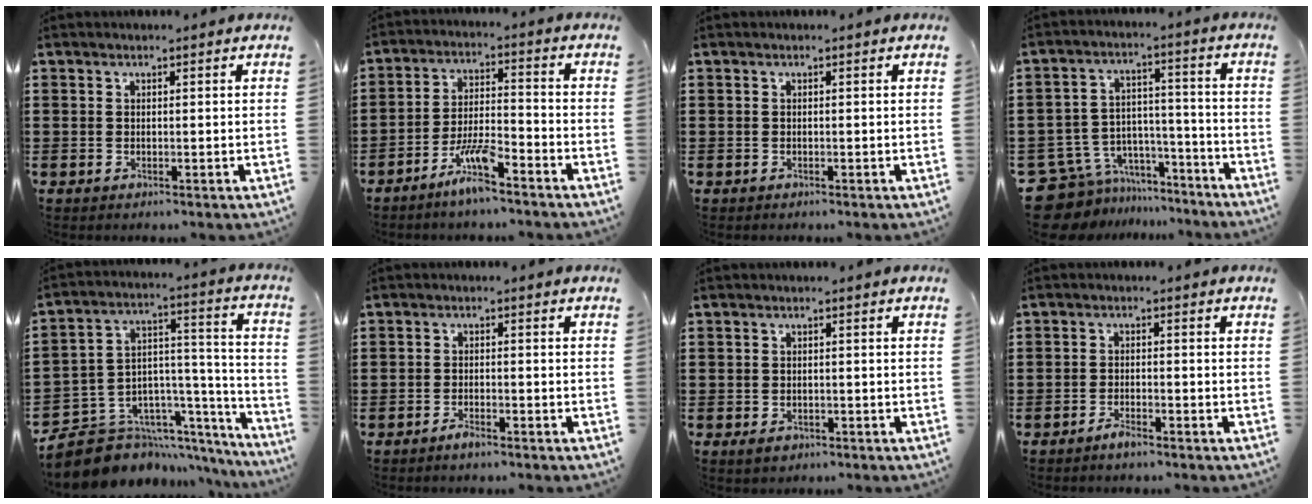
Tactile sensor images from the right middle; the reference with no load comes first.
{"total": 6.8, "force": [-5.2, 1.0, 4.2], "torque": [-0.096, -0.004, -0.101]}
{"total": 0.0}
{"total": 8.1, "force": [-6.9, 4.1, 0.9], "torque": [-0.050, 0.009, -0.137]}
{"total": 8.8, "force": [-7.1, 4.9, 1.9], "torque": [-0.065, -0.005, -0.132]}
{"total": 1.8, "force": [-1.4, 0.2, 1.1], "torque": [-0.021, -0.004, -0.025]}
{"total": 0.9, "force": [-0.6, 0.5, 0.4], "torque": [-0.009, -0.001, -0.011]}
{"total": 1.9, "force": [-1.6, 0.2, 1.1], "torque": [-0.028, -0.004, -0.031]}